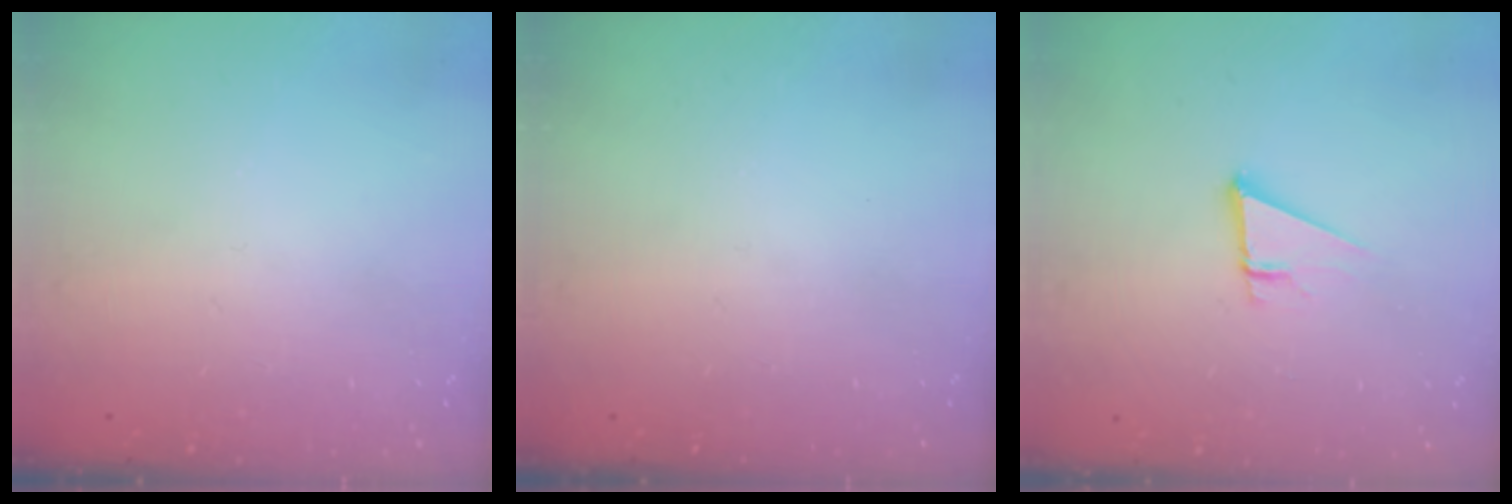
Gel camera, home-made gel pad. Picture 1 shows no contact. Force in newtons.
{"total": 0.0}
{"total": 3.6, "press": 3.6, "slide": 0.3}